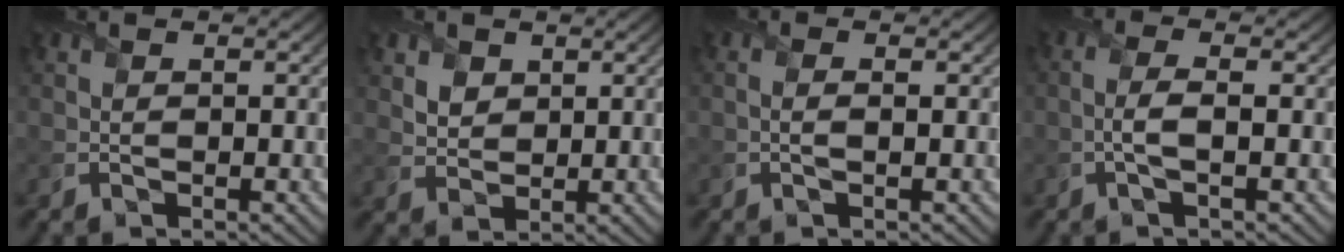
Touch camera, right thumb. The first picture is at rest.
{"total": 2.9, "force": [1.6, 2.1, 1.2], "torque": [-0.035, -0.005, 0.028]}
{"total": 1.0, "force": [-0.1, 0.2, 1.0], "torque": [-0.022, 0.000, -0.003]}
{"total": 2.5, "force": [-0.4, 0.5, 2.4], "torque": [-0.051, 0.007, -0.016]}